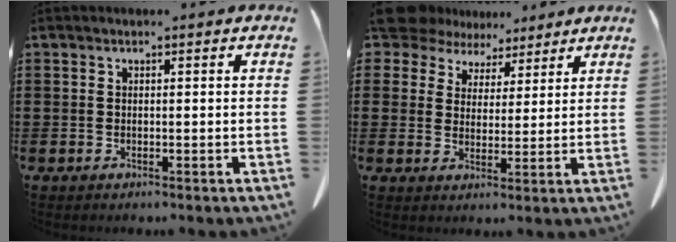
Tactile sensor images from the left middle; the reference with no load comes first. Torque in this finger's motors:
{"motor_torque": [0.01, 0.20, 0.15, 0.04]}